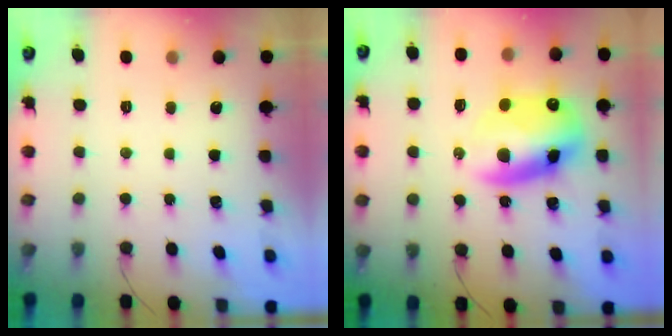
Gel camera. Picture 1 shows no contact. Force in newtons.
{"total": 12.9, "press": 12.7, "slide": 2.5}